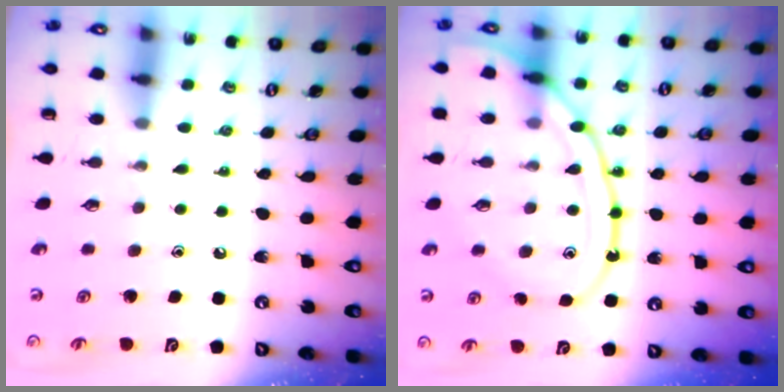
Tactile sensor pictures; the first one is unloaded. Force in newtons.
{"total": 15.6, "press": 15.6, "slide": 1.3}